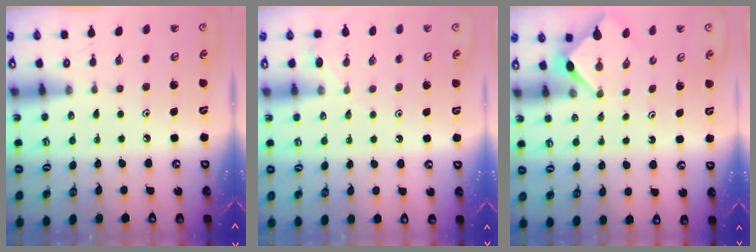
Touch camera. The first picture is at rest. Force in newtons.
{"total": 4.6, "press": 4.5, "slide": 0.8}
{"total": 2.8, "press": 2.8, "slide": 0.3}